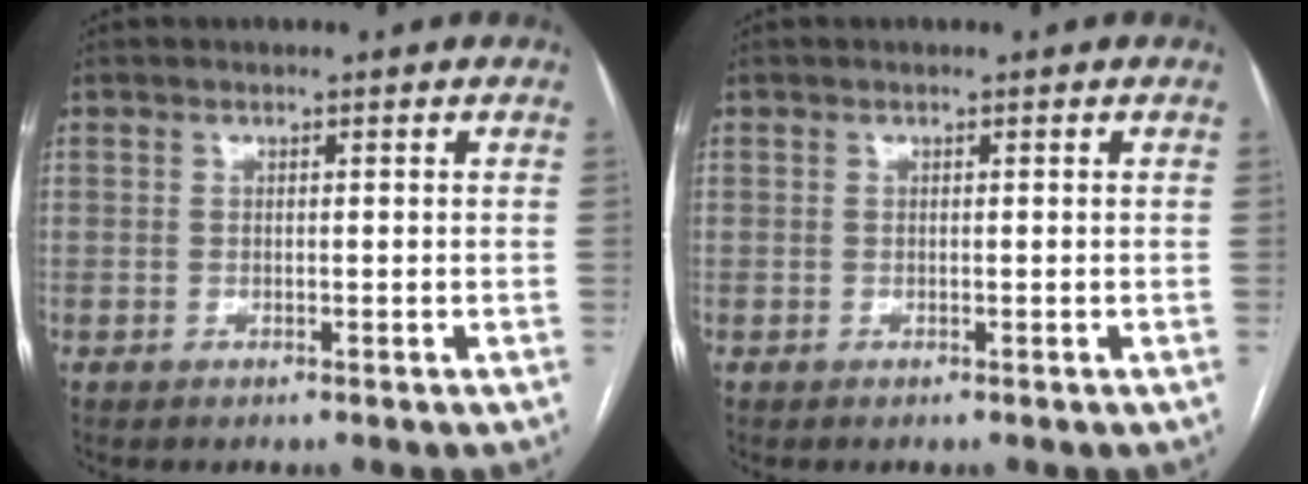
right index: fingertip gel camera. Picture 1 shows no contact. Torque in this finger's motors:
{"motor_torque": [0.00, 0.00, 0.00, 0.00]}